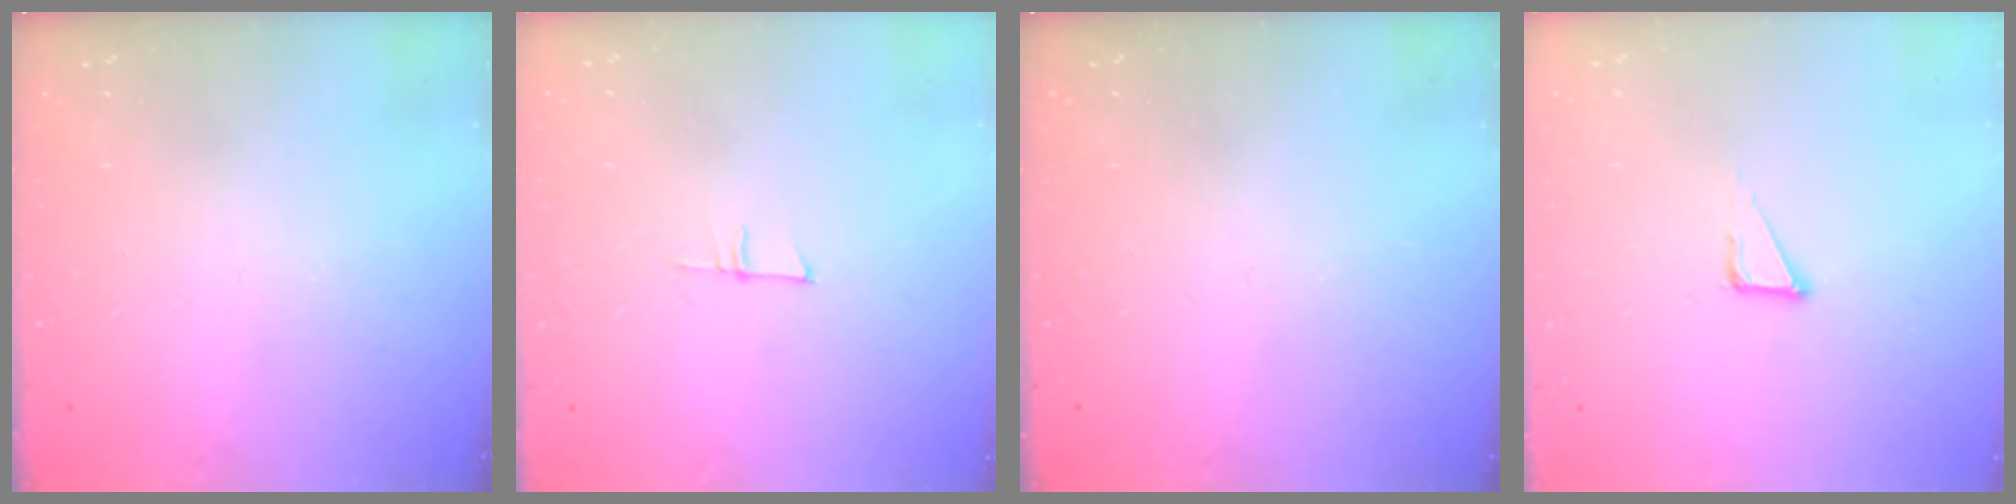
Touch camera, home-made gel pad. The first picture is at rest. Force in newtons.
{"total": 4.8, "press": 4.8, "slide": 0.3}
{"total": 0.0}
{"total": 3.4, "press": 3.4, "slide": 0.2}